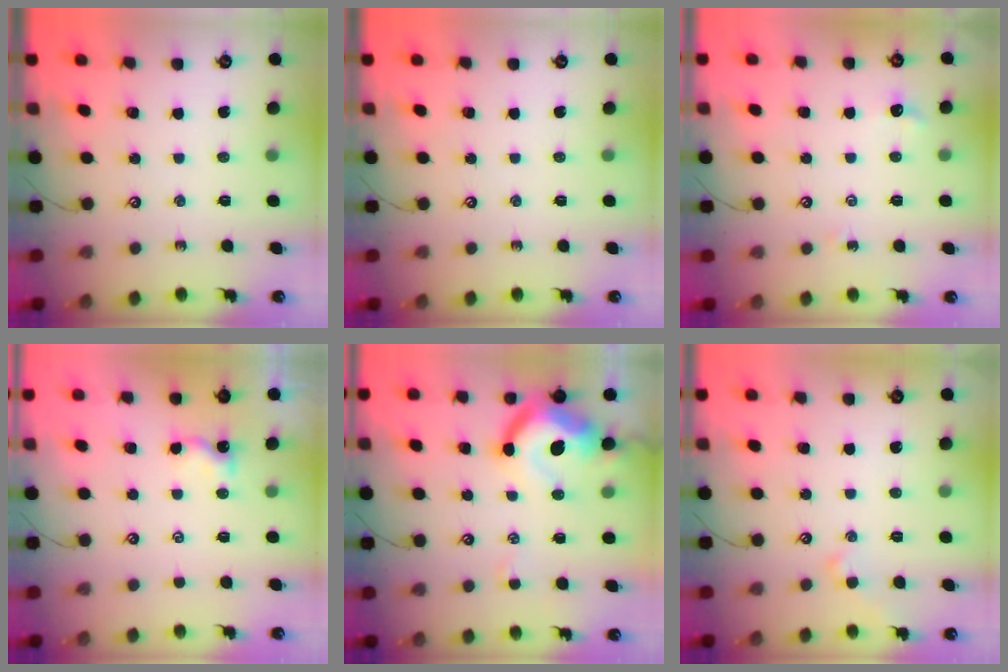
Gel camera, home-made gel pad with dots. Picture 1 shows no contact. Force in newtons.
{"total": 0.0}
{"total": 2.4, "press": 2.3, "slide": 0.6}
{"total": 3.3, "press": 3.3, "slide": 0.1}
{"total": 12.5, "press": 12.3, "slide": 1.9}
{"total": 1.3, "press": 1.2, "slide": 0.4}